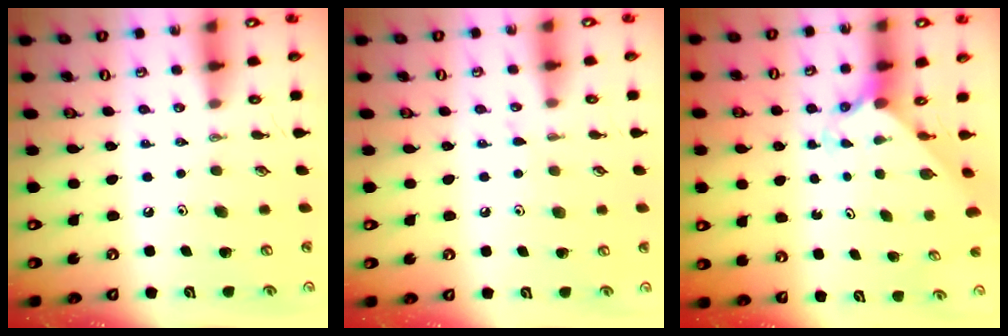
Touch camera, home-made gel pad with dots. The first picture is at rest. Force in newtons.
{"total": 2.7, "press": 2.7, "slide": 0.3}
{"total": 2.4, "press": 2.4, "slide": 0.2}